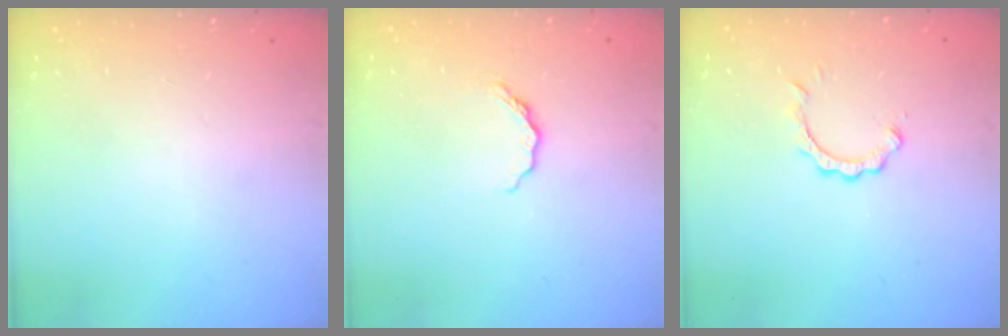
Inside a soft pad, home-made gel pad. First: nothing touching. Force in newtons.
{"total": 6.7, "press": 6.7, "slide": 0.6}
{"total": 2.7, "press": 2.6, "slide": 0.3}